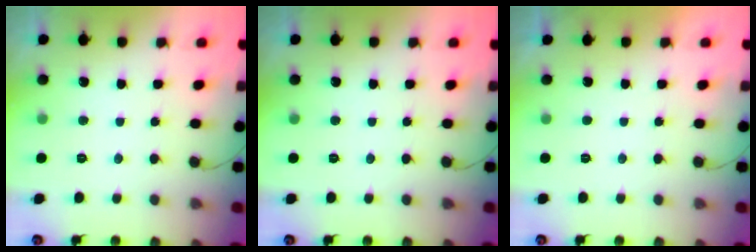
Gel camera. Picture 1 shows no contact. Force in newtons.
{"total": 0.0}
{"total": 2.2, "press": 2.2, "slide": 0.3}